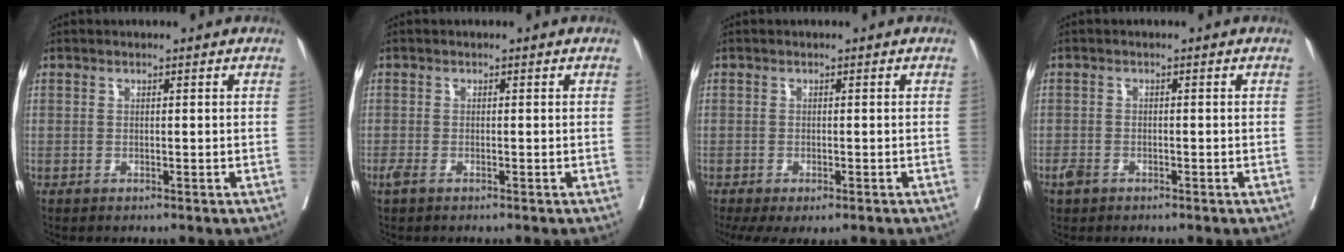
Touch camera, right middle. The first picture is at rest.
{"total": 1.1, "force": [-0.7, 0.4, 0.8], "torque": [-0.023, -0.004, -0.013]}
{"total": 7.0, "force": [-4.9, 2.7, 4.1], "torque": [-0.067, -0.011, -0.075]}
{"total": 1.8, "force": [-1.1, 1.1, 0.7], "torque": [-0.020, 0.001, -0.017]}